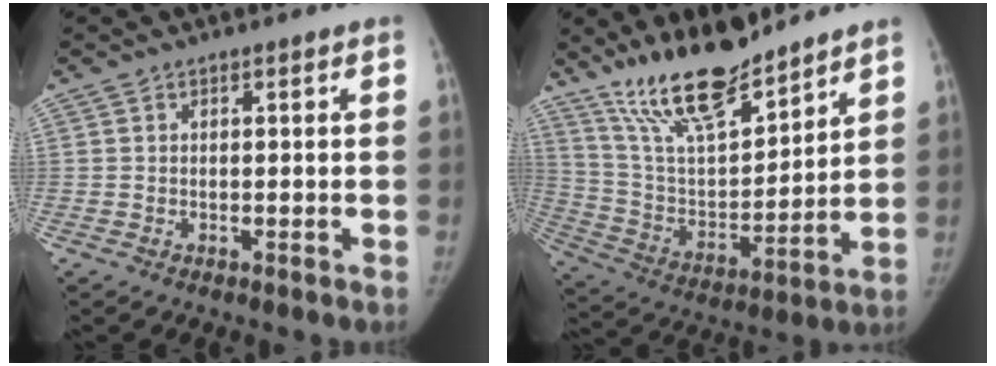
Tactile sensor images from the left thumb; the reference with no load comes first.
{"total": 17.3, "force": [14.0, 4.6, 9.1], "torque": [-0.132, -0.081, 0.264]}